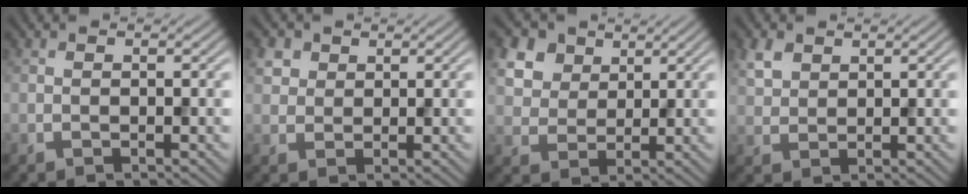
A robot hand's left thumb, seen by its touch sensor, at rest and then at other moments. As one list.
[{"total": 2.9, "force": [1.4, 2.4, 1.0], "torque": [-0.033, 0.000, 0.032]}, {"total": 8.2, "force": [4.3, 5.8, 3.8], "torque": [-0.153, 0.004, 0.090]}, {"total": 3.1, "force": [1.8, 2.1, 1.5], "torque": [-0.039, 0.003, 0.039]}]